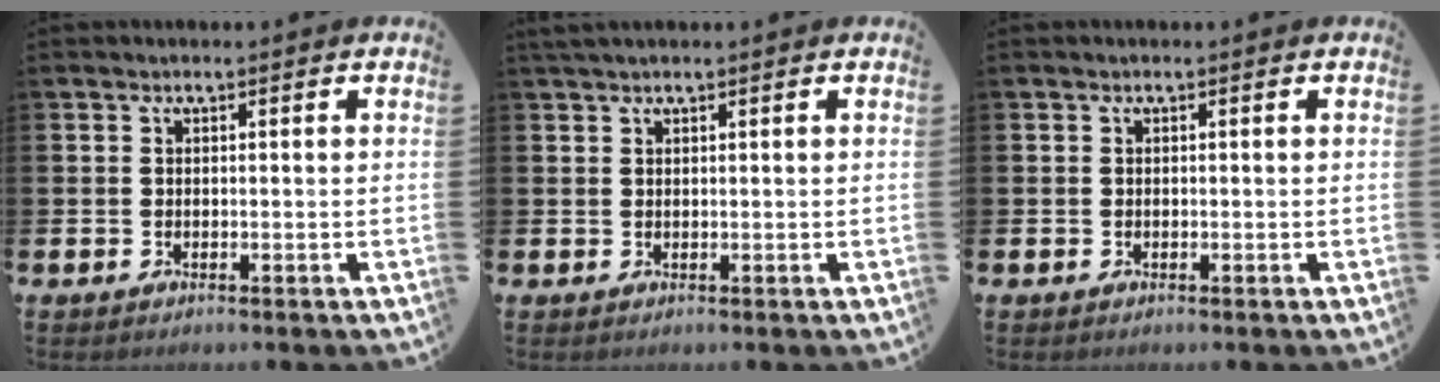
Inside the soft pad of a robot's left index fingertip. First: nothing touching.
{"total": 1.1, "force": [0.9, 0.1, 0.5], "torque": [-0.008, 0.001, 0.017]}
{"total": 0.0}